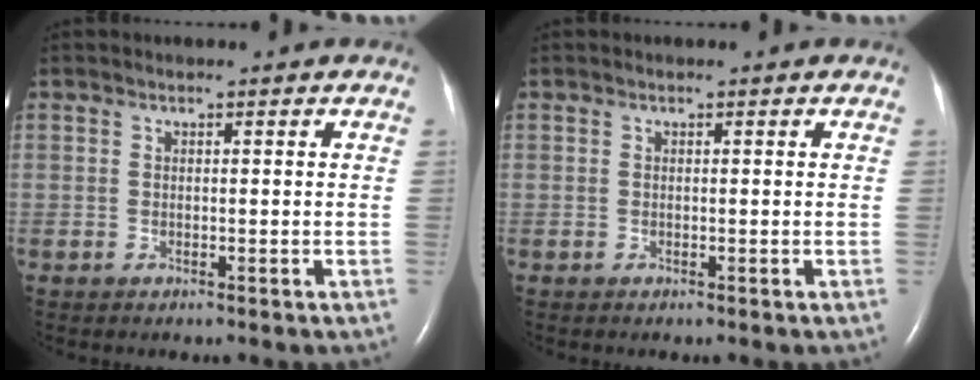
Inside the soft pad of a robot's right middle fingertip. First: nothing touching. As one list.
[{"total": 0.0}]